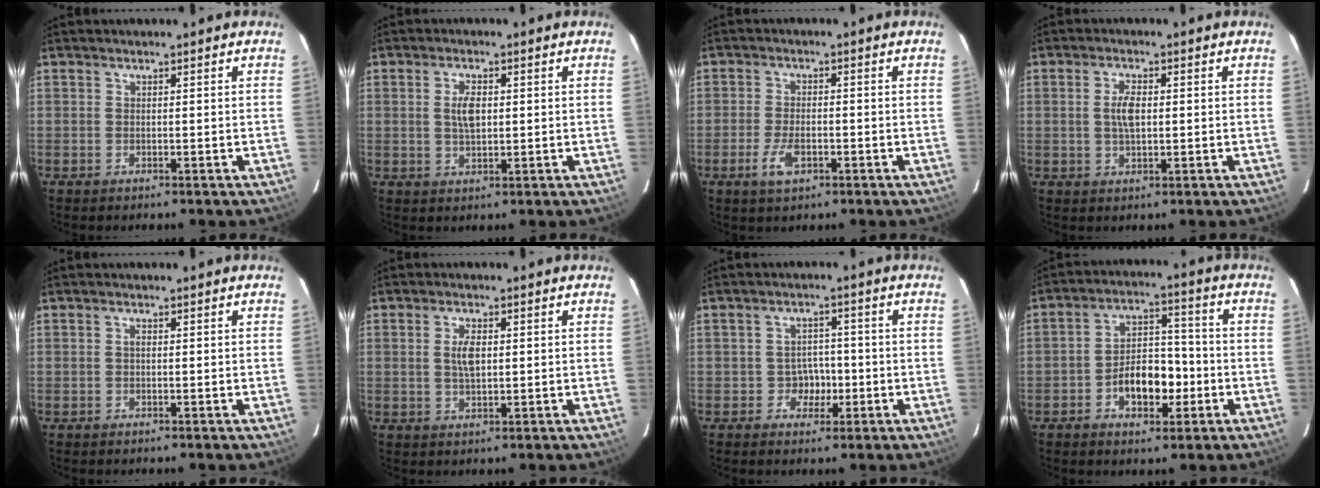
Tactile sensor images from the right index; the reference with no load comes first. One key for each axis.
{"total": 4.1, "fx": 0.6, "fy": 2.0, "fz": 3.5, "tx": -0.065, "ty": 0.003, "tz": 0.013}
{"total": 5.2, "fx": -2.3, "fy": 2.5, "fz": 4.0, "tx": -0.090, "ty": -0.004, "tz": -0.042}
{"total": 4.0, "fx": 0.3, "fy": 1.8, "fz": 3.6, "tx": -0.067, "ty": 0.003, "tz": 0.009}
{"total": 0.6, "fx": 0.0, "fy": 0.3, "fz": 0.5, "tx": -0.008, "ty": 0.003, "tz": -0.001}
{"total": 3.7, "fx": 0.6, "fy": 1.7, "fz": 3.3, "tx": -0.061, "ty": 0.002, "tz": 0.012}
{"total": 3.7, "fx": -1.3, "fy": 3.3, "fz": 1.1, "tx": -0.022, "ty": 0.014, "tz": -0.017}
{"total": 9.4, "fx": -3.4, "fy": 5.5, "fz": 6.8, "tx": -0.127, "ty": 0.022, "tz": -0.049}